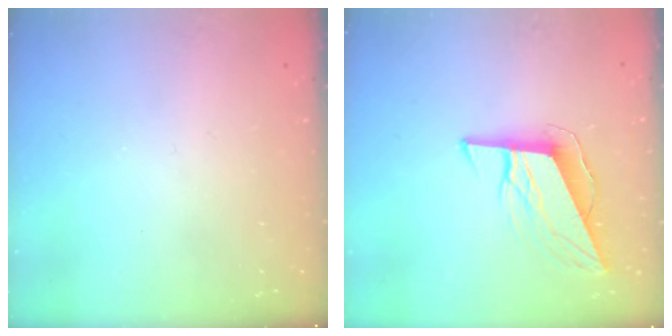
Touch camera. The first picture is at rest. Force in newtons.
{"total": 9.9, "press": 9.6, "slide": 2.3}